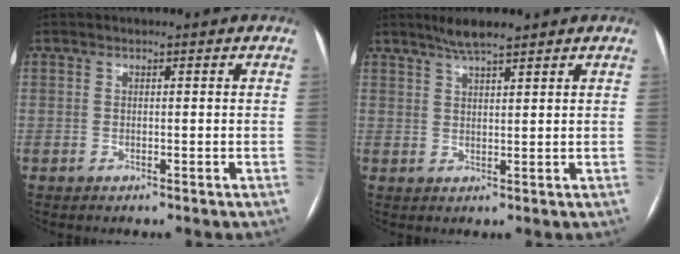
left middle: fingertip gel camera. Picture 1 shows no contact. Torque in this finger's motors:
{"motor_torque": [0.05, -0.06, 0.00, 0.00]}